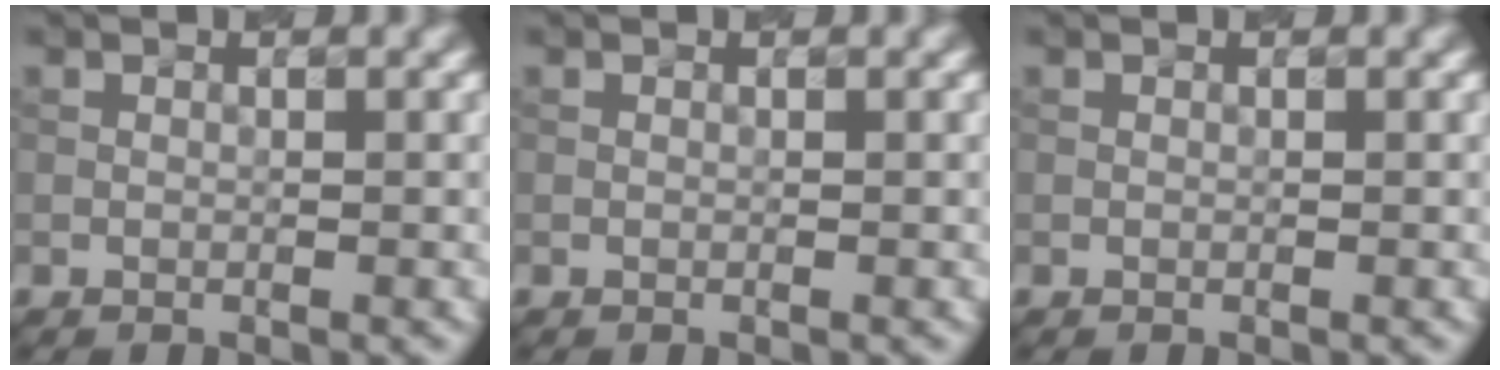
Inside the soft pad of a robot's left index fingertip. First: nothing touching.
{"total": 0.0}
{"total": 0.0}